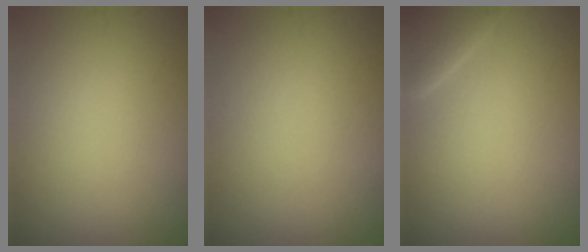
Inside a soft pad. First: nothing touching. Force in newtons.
{"total": 0.0}
{"total": 2.5, "press": 2.5, "slide": 0.2}